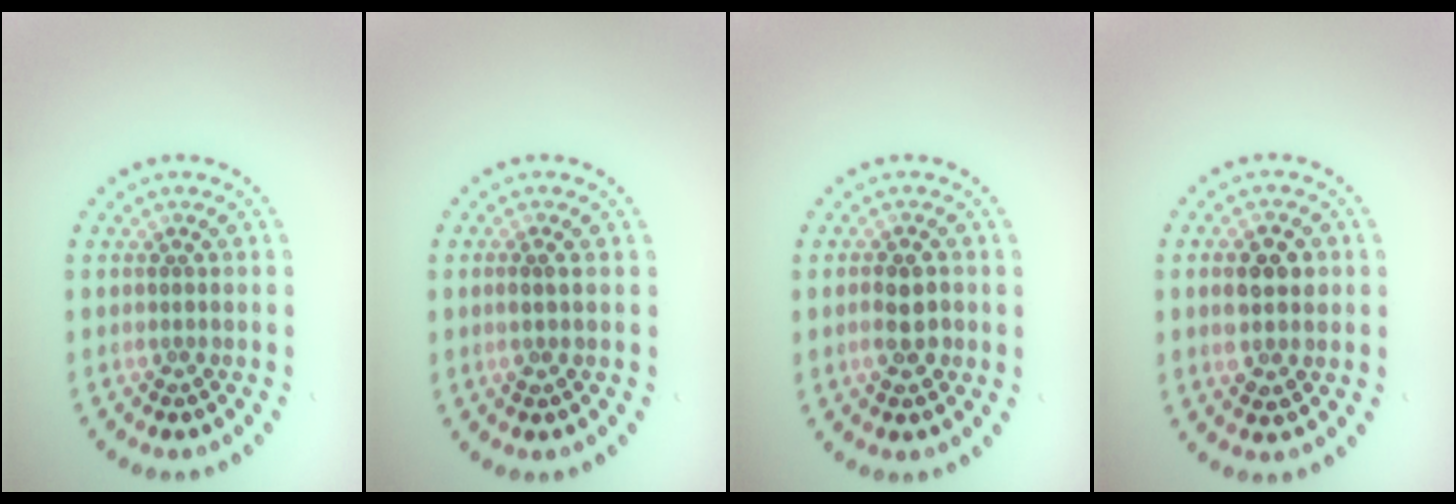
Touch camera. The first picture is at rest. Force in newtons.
{"total": 0.7, "press": 0.5, "slide": 0.5}
{"total": 2.4, "press": 2.4, "slide": 0.5}
{"total": 3.4, "press": 3.4, "slide": 0.3}